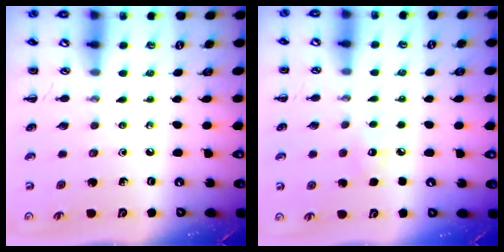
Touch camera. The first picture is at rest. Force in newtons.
{"total": 5.1, "press": 4.9, "slide": 1.4}